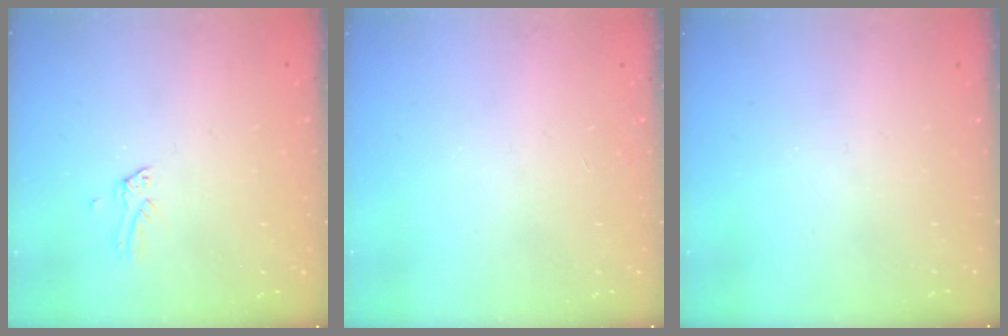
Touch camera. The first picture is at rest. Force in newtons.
{"total": 3.0, "press": 3.0, "slide": 0.3}
{"total": 0.0}